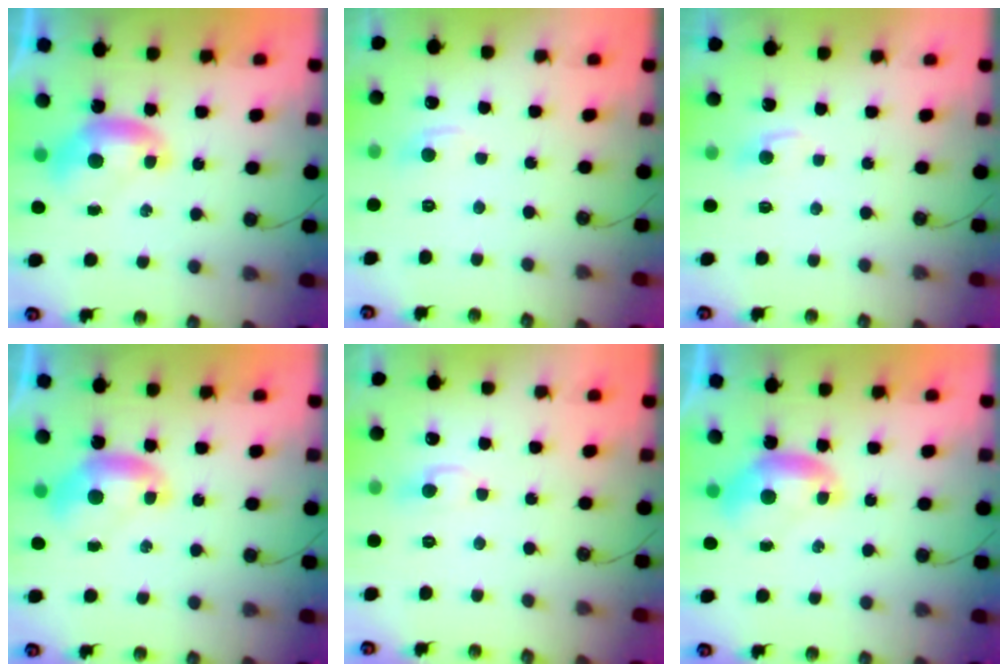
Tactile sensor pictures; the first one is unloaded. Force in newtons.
{"total": 0.6, "press": 0.3, "slide": 0.6}
{"total": 1.2, "press": 1.1, "slide": 0.6}
{"total": 0.0}
{"total": 1.0, "press": 0.9, "slide": 0.5}
{"total": 0.0}